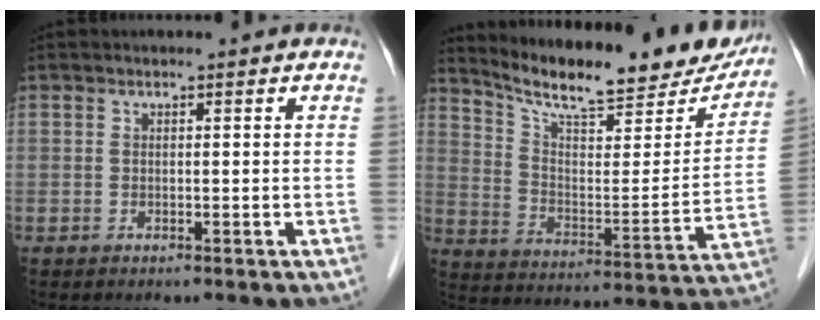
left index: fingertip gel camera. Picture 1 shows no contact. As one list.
[{"total": 22.8, "force": [20.4, 4.3, 9.4], "torque": [-0.141, -0.039, 0.286]}]